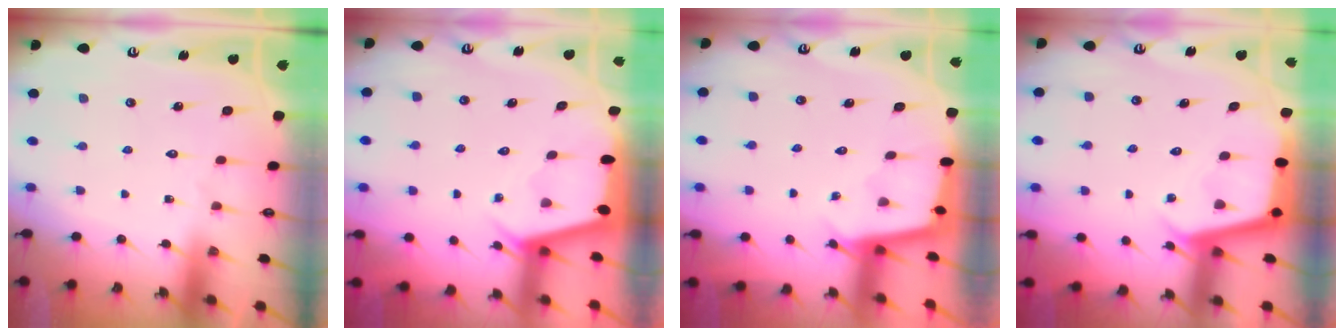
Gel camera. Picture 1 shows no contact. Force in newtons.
{"total": 2.2, "press": 2.2, "slide": 0.3}
{"total": 2.5, "press": 2.5, "slide": 0.2}
{"total": 4.0, "press": 4.0, "slide": 0.2}